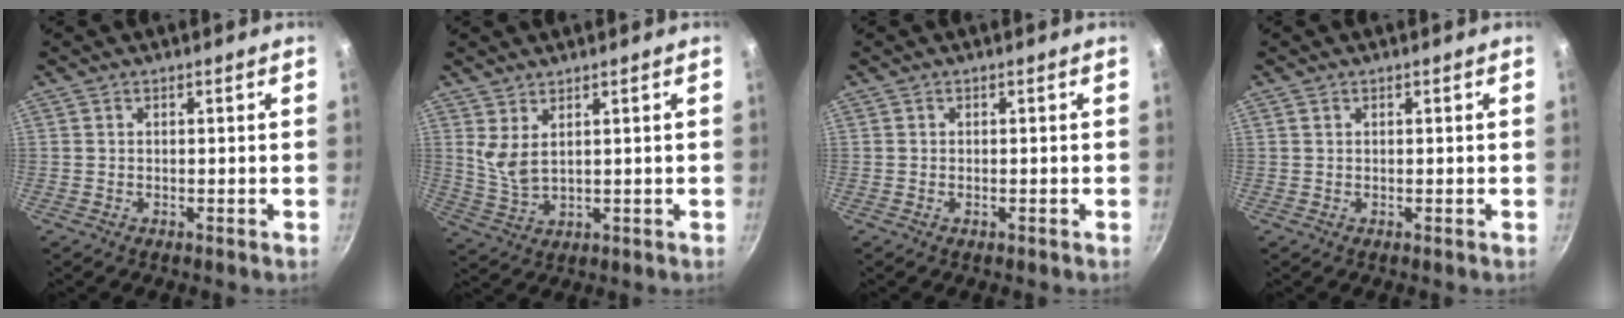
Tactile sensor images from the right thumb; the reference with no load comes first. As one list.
[{"total": 4.5, "force": [2.2, 1.9, 3.4], "torque": [-0.064, -0.029, 0.051]}, {"total": 0.5, "force": [-0.2, 0.2, 0.4], "torque": [-0.007, 0.002, -0.004]}, {"total": 0.6, "force": [0.4, 0.4, 0.3], "torque": [-0.006, 0.001, 0.007]}]